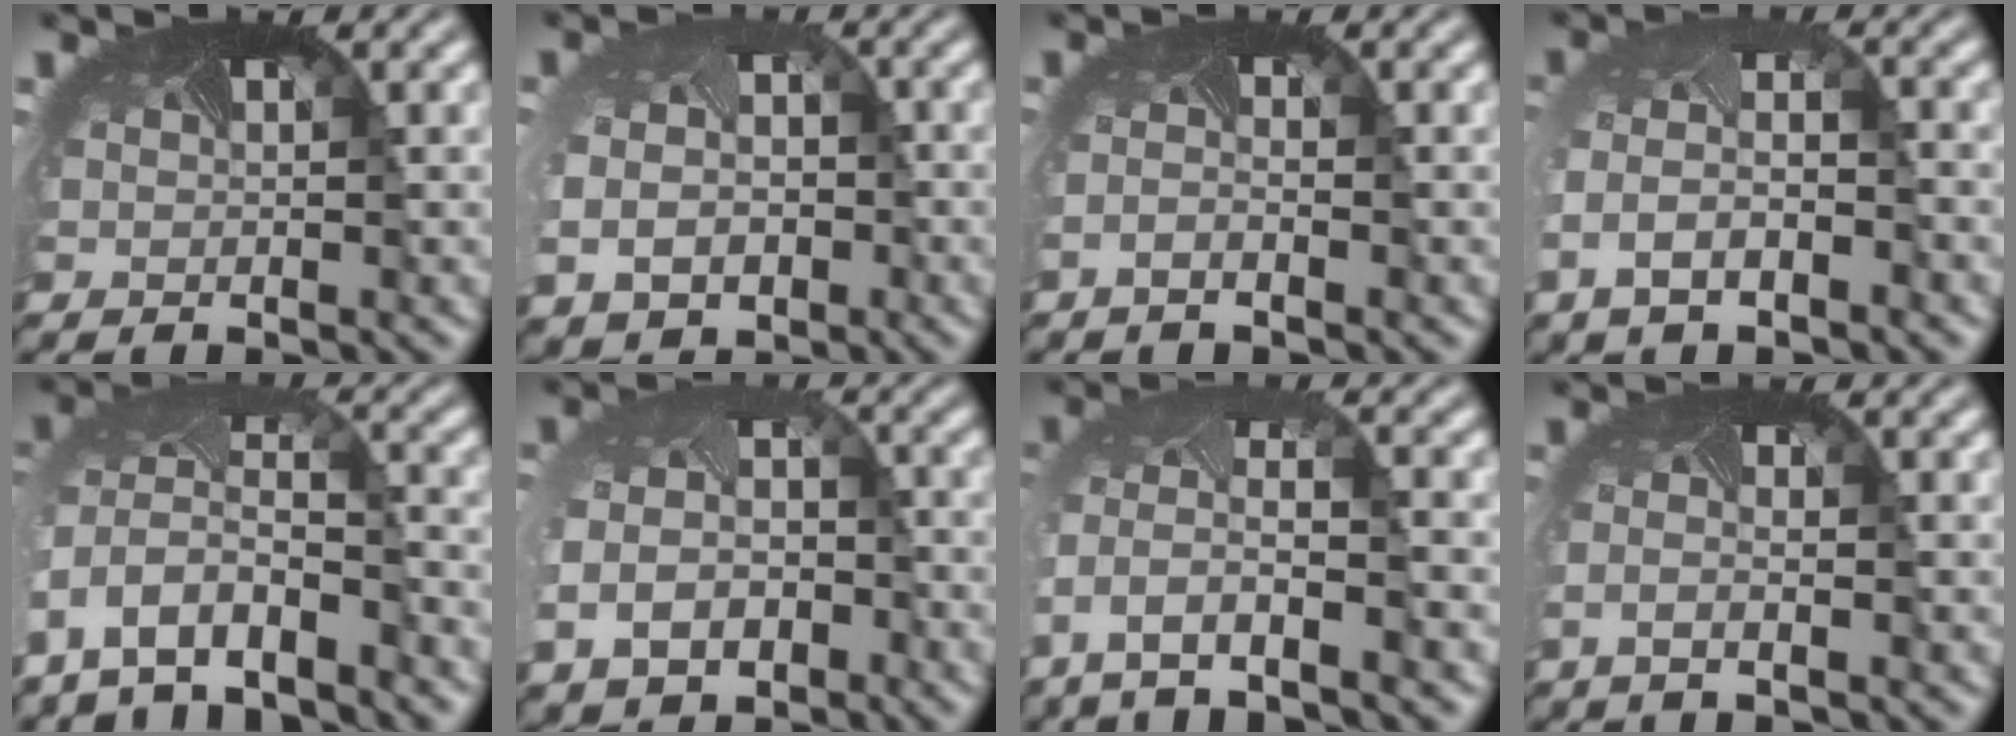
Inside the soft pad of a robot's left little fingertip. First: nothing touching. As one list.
[{"total": 6.3, "force": [-1.5, 5.2, 3.3], "torque": [-0.064, -0.039, -0.014]}, {"total": 0.9, "force": [-0.8, -0.1, 0.3], "torque": [-0.022, -0.009, -0.020]}, {"total": 4.1, "force": [-1.5, 2.0, 3.3], "torque": [-0.087, -0.008, -0.035]}, {"total": 7.0, "force": [-4.7, 3.6, 3.8], "torque": [-0.097, -0.020, -0.076]}, {"total": 6.0, "force": [-2.4, 4.5, 3.2], "torque": [-0.086, -0.033, -0.029]}, {"total": 6.3, "force": [-3.0, 2.6, 4.8], "torque": [-0.132, -0.022, -0.050]}, {"total": 1.5, "force": [-0.7, 0.4, 1.3], "torque": [-0.035, -0.010, -0.017]}]